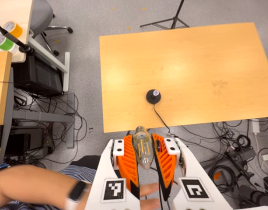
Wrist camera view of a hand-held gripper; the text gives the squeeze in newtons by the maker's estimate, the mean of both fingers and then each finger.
{"total": 20.6, "left": 23.3, "right": 17.8}